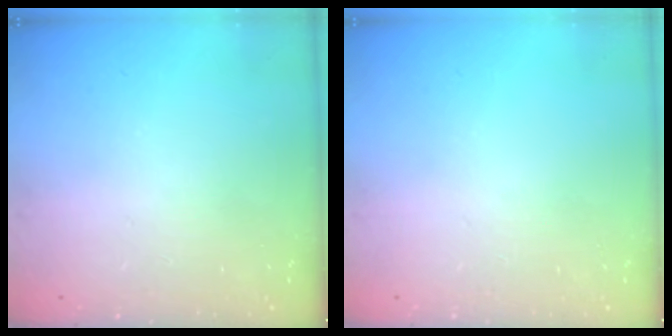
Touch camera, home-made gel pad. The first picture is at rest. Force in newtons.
{"total": 0.0}